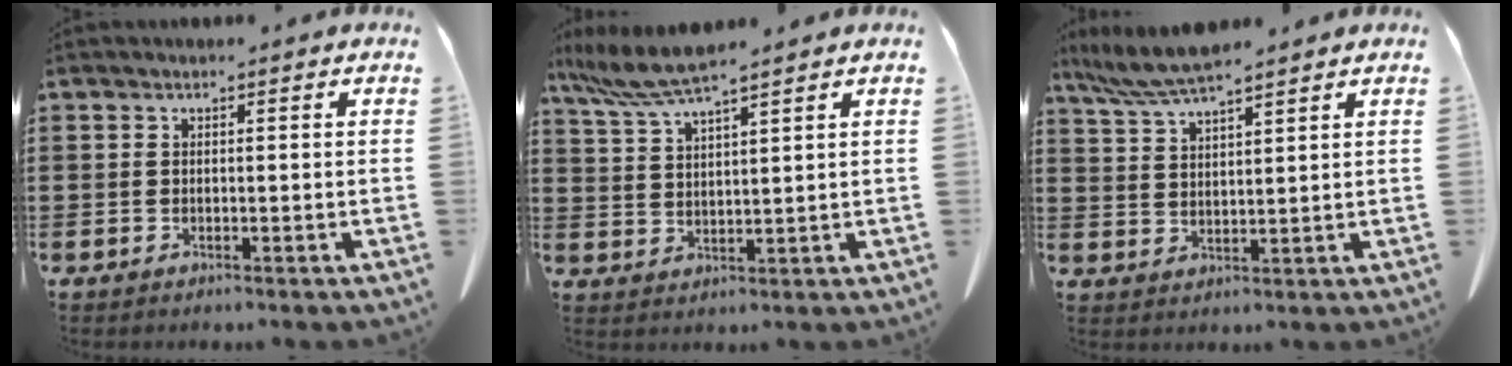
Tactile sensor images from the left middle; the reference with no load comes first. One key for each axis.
{"total": 6.9, "fx": 5.6, "fy": 0.3, "fz": 4.0, "tx": -0.094, "ty": -0.019, "tz": 0.102}
{"total": 6.4, "fx": 5.4, "fy": 0.4, "fz": 3.3, "tx": -0.079, "ty": -0.020, "tz": 0.099}